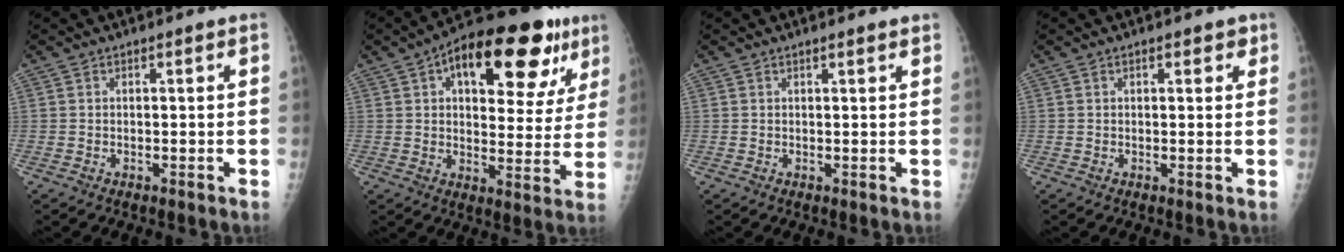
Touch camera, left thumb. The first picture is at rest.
{"total": 23.3, "force": [11.2, 10.5, 17.6], "torque": [-0.215, 0.005, 0.158]}
{"total": 1.4, "force": [1.2, 0.1, 0.8], "torque": [-0.005, 0.001, 0.016]}
{"total": 2.1, "force": [1.2, 1.1, 1.4], "torque": [-0.005, -0.003, 0.013]}